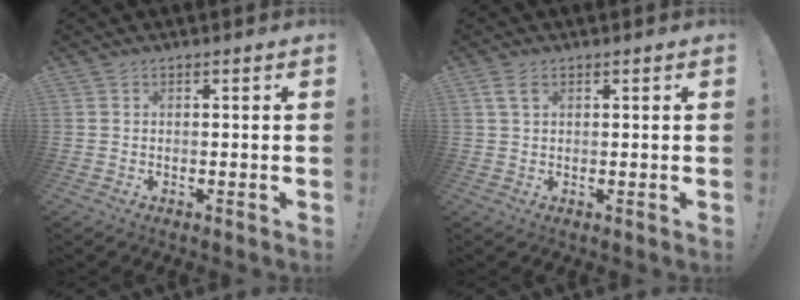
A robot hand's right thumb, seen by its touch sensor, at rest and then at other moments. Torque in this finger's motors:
{"motor_torque": [1.25, 1.32, 0.08, 0.10, 0.31]}